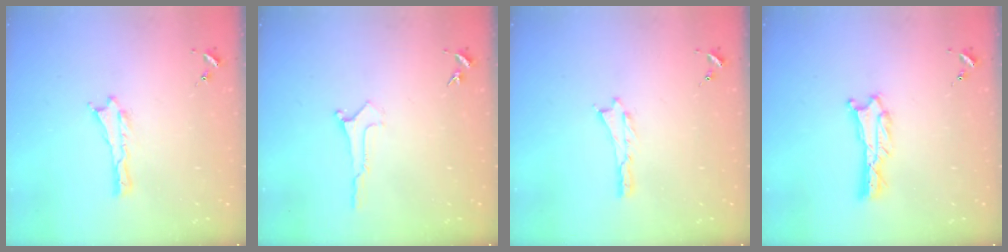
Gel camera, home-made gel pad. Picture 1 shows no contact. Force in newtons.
{"total": 0.0}
{"total": 0.0}
{"total": 0.7, "press": 0.7, "slide": 0.1}